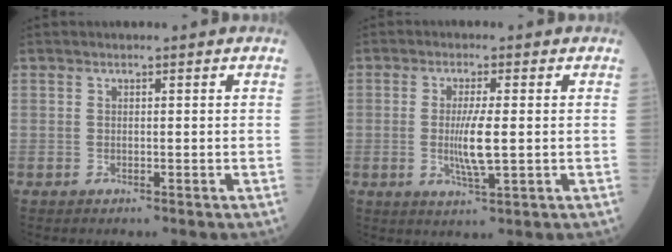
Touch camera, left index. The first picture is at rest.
{"total": 5.1, "force": [-0.2, 0.7, 5.0], "torque": [-0.098, -0.007, -0.004]}